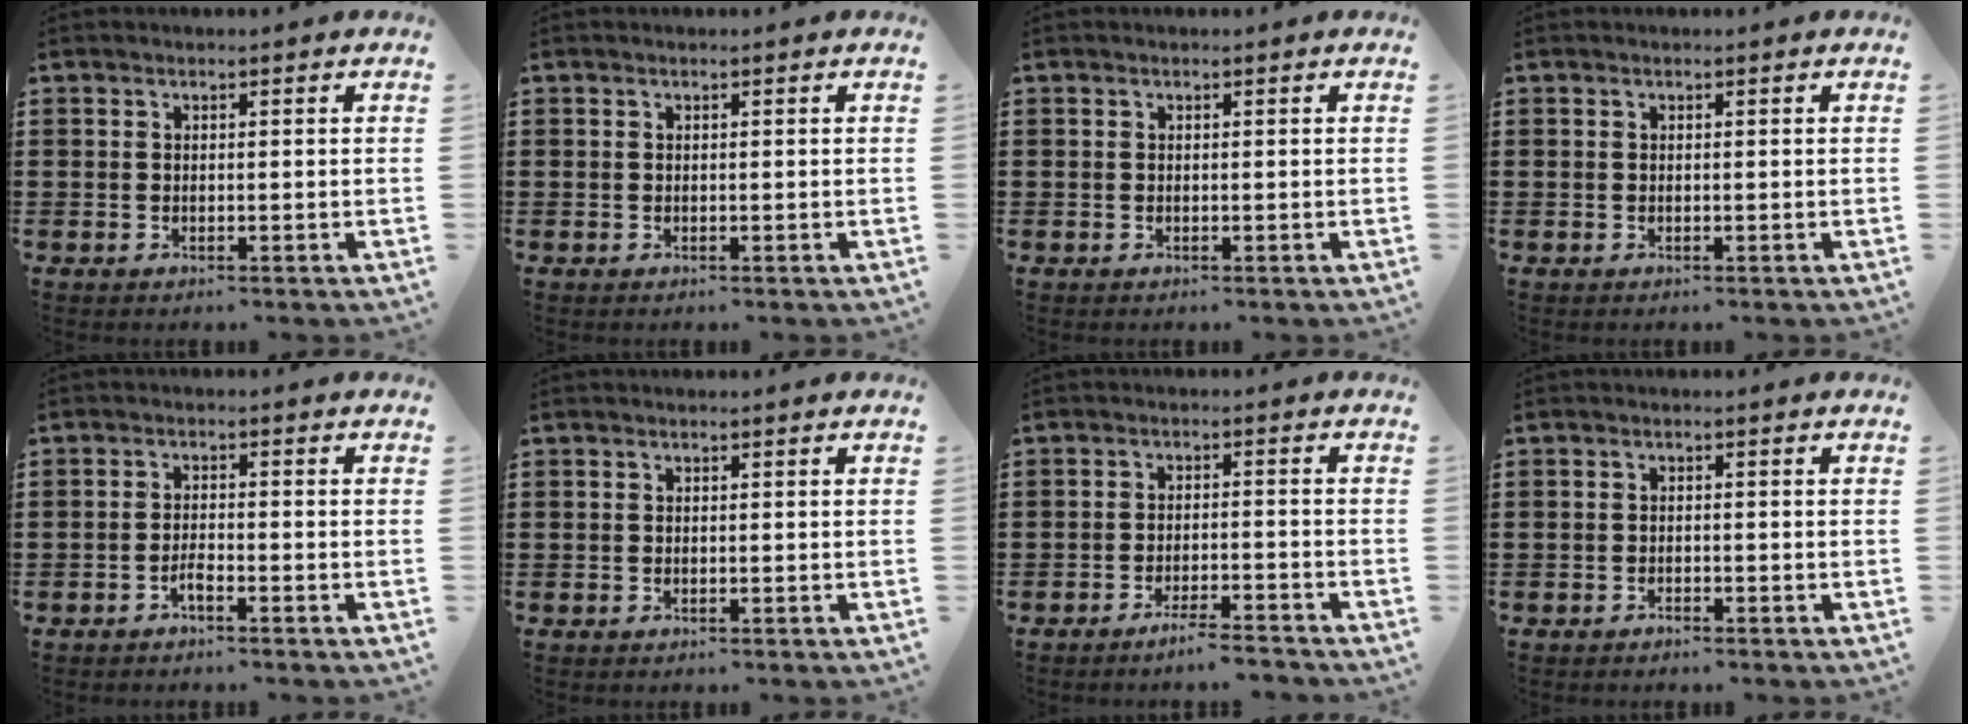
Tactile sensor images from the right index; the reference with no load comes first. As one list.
[{"total": 0.0}, {"total": 0.0}, {"total": 0.0}, {"total": 1.7, "force": [-1.3, 0.0, 1.1], "torque": [-0.023, -0.004, -0.021]}, {"total": 0.0}, {"total": 3.5, "force": [-3.2, -0.1, 1.5], "torque": [-0.025, 0.001, -0.061]}, {"total": 0.9, "force": [-0.9, 0.2, 0.1], "torque": [-0.004, 0.002, -0.020]}]